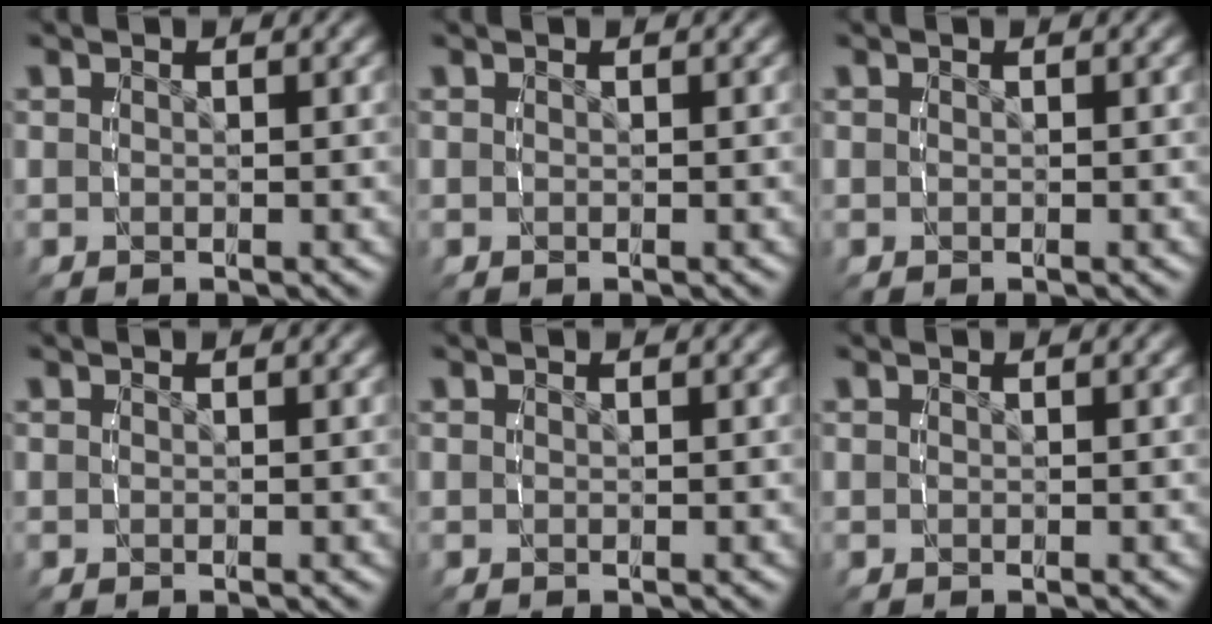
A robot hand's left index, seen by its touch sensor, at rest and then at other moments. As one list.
[{"total": 0.0}, {"total": 0.0}, {"total": 0.0}, {"total": 0.0}, {"total": 0.0}]